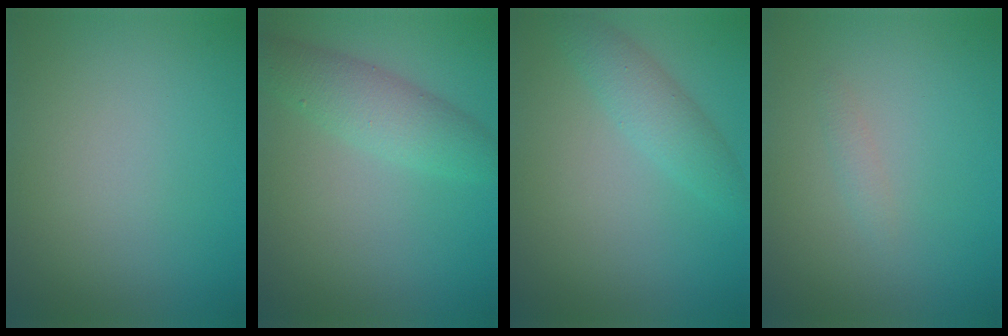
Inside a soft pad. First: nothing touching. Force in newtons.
{"total": 3.8, "press": 3.8, "slide": 0.1}
{"total": 2.7, "press": 2.7, "slide": 0.1}
{"total": 0.7, "press": 0.7, "slide": 0.0}